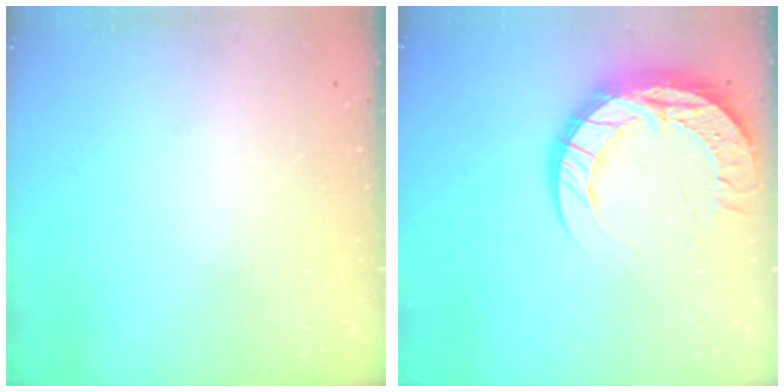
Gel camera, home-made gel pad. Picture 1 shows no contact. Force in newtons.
{"total": 15.4, "press": 15.4, "slide": 1.1}